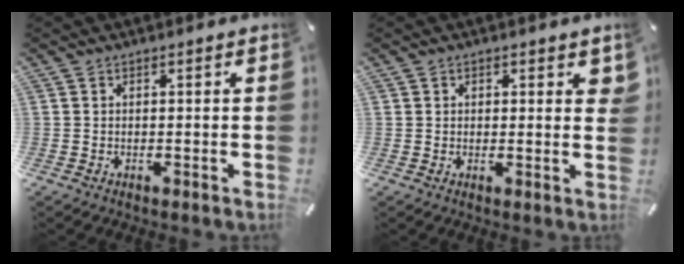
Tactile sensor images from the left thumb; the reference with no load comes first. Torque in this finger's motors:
{"motor_torque": [0.13, -0.35, -0.04, 0.18, -0.06]}